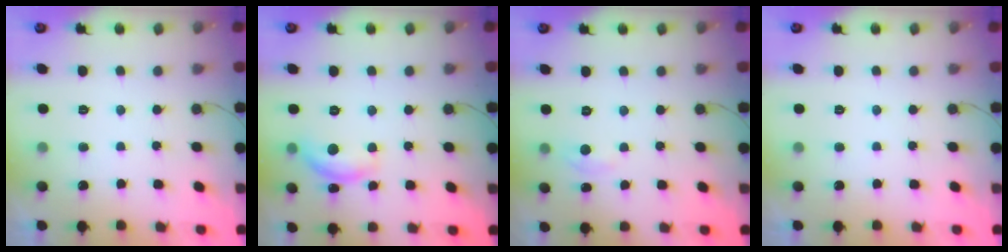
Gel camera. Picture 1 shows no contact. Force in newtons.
{"total": 11.0, "press": 11.0, "slide": 0.6}
{"total": 3.3, "press": 3.3, "slide": 0.4}
{"total": 0.0}